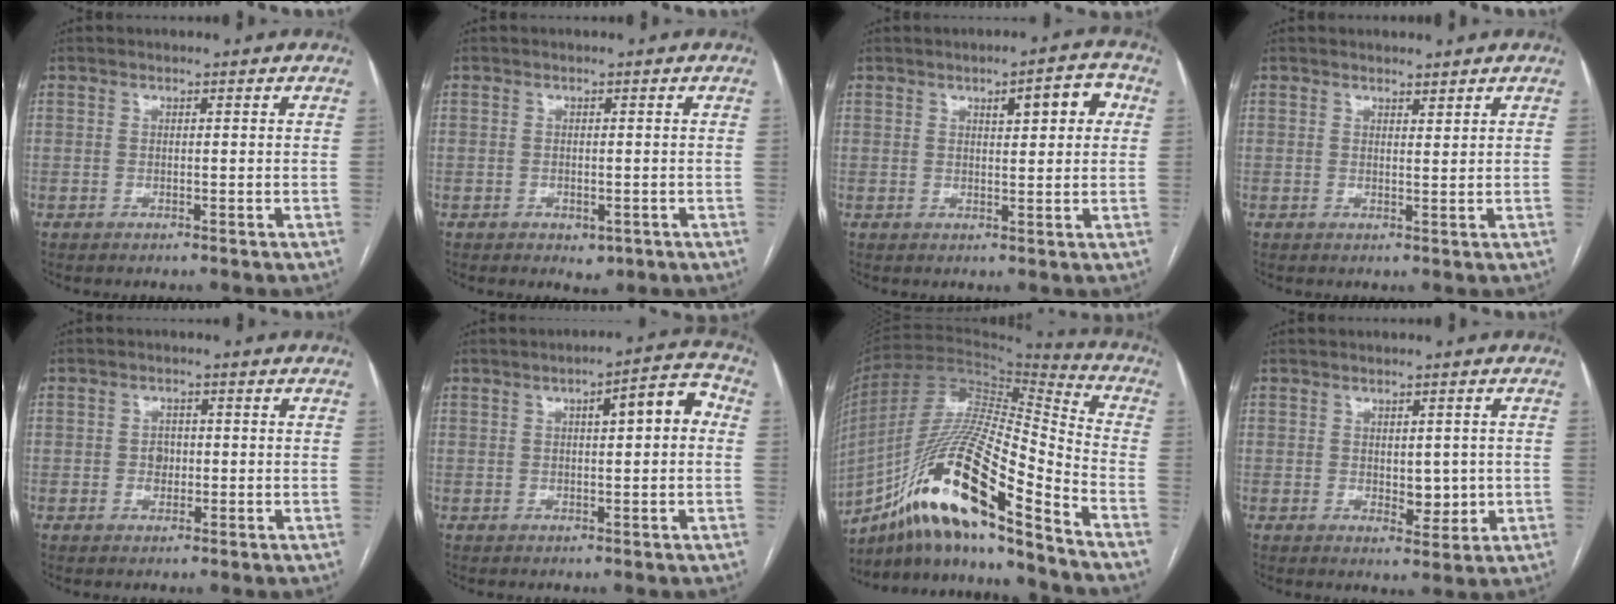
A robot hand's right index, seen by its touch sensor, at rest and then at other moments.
{"total": 2.2, "force": [-1.0, 1.6, 1.2], "torque": [-0.010, 0.001, -0.003]}
{"total": 5.6, "force": [1.9, 1.5, 5.0], "torque": [-0.069, 0.015, 0.025]}
{"total": 1.4, "force": [1.3, 0.3, 0.4], "torque": [-0.007, -0.002, 0.022]}
{"total": 2.1, "force": [-0.3, 1.7, 1.2], "torque": [-0.014, 0.005, -0.003]}
{"total": 6.8, "force": [1.2, 1.5, 6.5], "torque": [-0.088, 0.029, 0.012]}
{"total": 21.3, "force": [-13.4, 2.0, 16.5], "torque": [-0.329, -0.010, -0.242]}
{"total": 4.0, "force": [-0.1, 2.3, 3.2], "torque": [-0.038, -0.004, 0.007]}